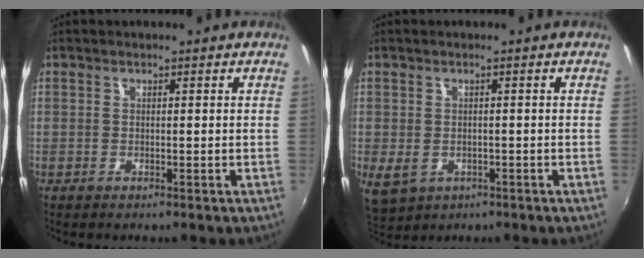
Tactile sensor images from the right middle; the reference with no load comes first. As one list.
[{"total": 4.1, "force": [-1.3, 3.2, 2.1], "torque": [-0.044, -0.010, -0.015]}]